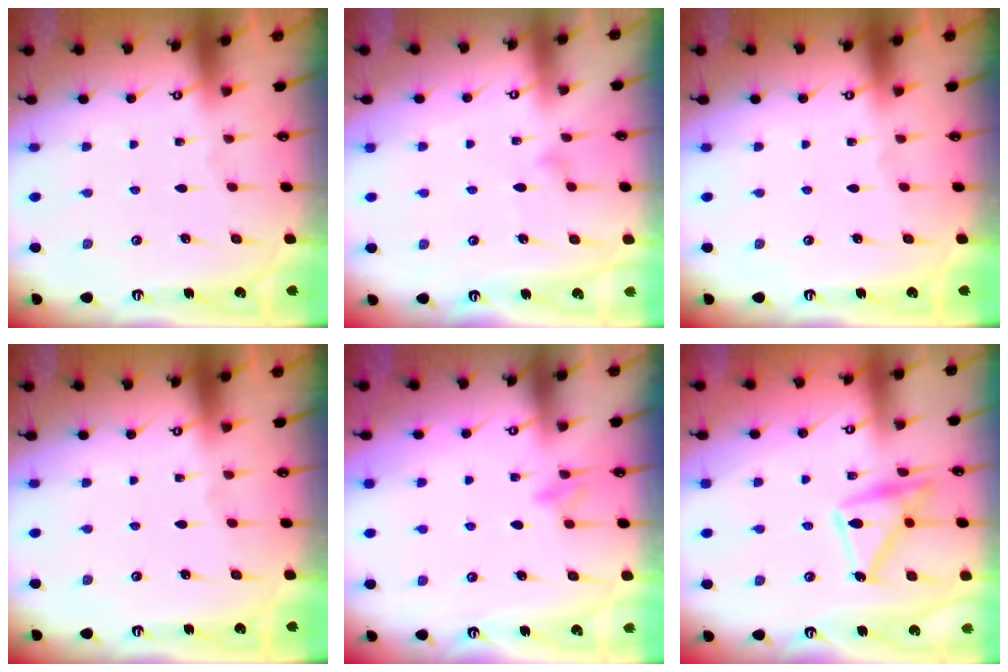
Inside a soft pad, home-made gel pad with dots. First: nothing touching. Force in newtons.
{"total": 7.4, "press": 7.4, "slide": 0.5}
{"total": 0.0}
{"total": 0.0}
{"total": 8.0, "press": 7.9, "slide": 0.9}
{"total": 16.1, "press": 16.1, "slide": 0.7}